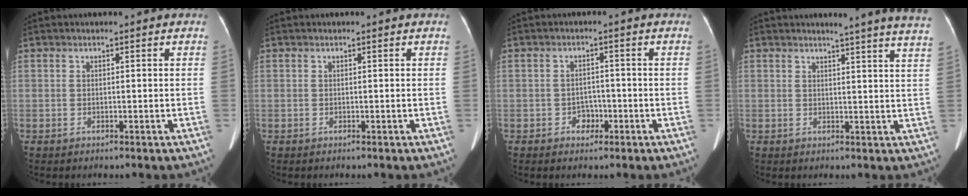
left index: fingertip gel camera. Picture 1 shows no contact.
{"total": 0.0}
{"total": 2.3, "force": [-1.3, 1.7, 0.9], "torque": [-0.011, 0.004, -0.019]}
{"total": 11.7, "force": [10.7, -1.2, 4.6], "torque": [-0.054, -0.056, 0.102]}